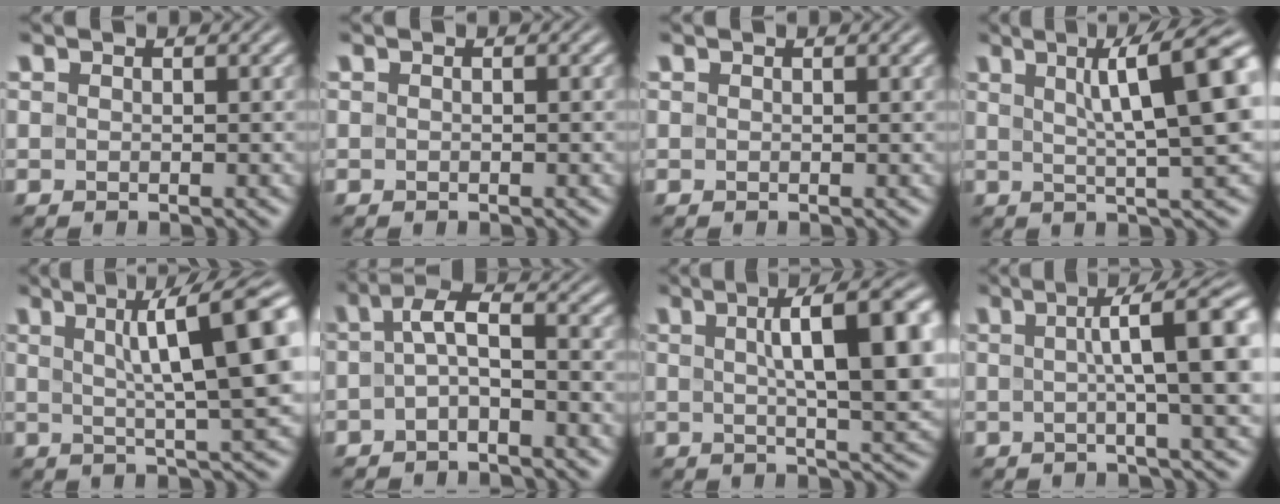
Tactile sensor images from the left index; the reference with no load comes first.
{"total": 0.0}
{"total": 0.6, "force": [0.4, 0.2, 0.5], "torque": [-0.007, 0.000, 0.007]}
{"total": 10.4, "force": [3.1, 2.3, 9.7], "torque": [-0.124, 0.014, 0.044]}
{"total": 10.9, "force": [2.7, 2.3, 10.3], "torque": [-0.136, 0.010, 0.038]}
{"total": 3.2, "force": [-0.6, 1.3, 2.9], "torque": [-0.058, 0.011, -0.018]}
{"total": 11.6, "force": [2.4, 3.6, 10.7], "torque": [-0.134, 0.006, 0.034]}
{"total": 10.3, "force": [1.5, 2.7, 9.9], "torque": [-0.108, 0.018, 0.014]}